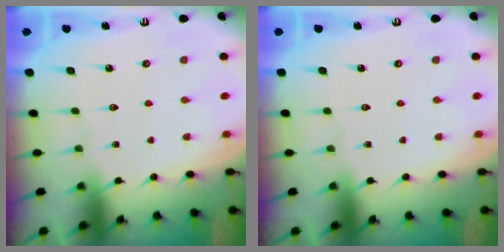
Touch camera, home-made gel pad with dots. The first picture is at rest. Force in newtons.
{"total": 0.0}